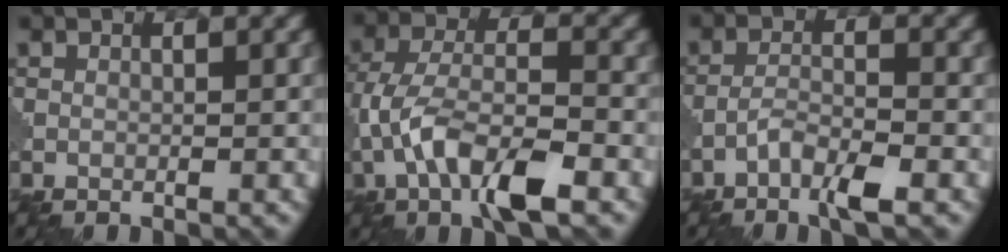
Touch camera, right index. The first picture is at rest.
{"total": 8.0, "force": [-3.5, 3.1, 6.5], "torque": [-0.130, 0.004, -0.073]}
{"total": 3.4, "force": [-2.2, 0.6, 2.5], "torque": [-0.052, 0.003, -0.051]}